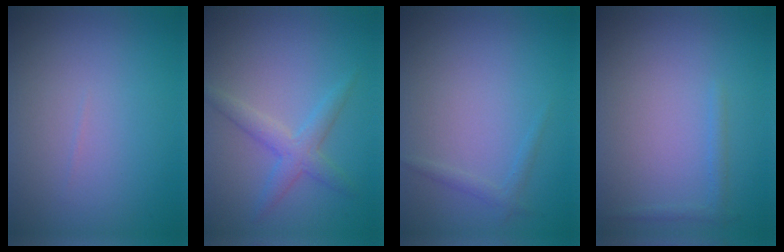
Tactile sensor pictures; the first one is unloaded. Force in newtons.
{"total": 2.5, "press": 2.5, "slide": 0.2}
{"total": 0.9, "press": 0.9, "slide": 0.1}
{"total": 0.8, "press": 0.8, "slide": 0.1}